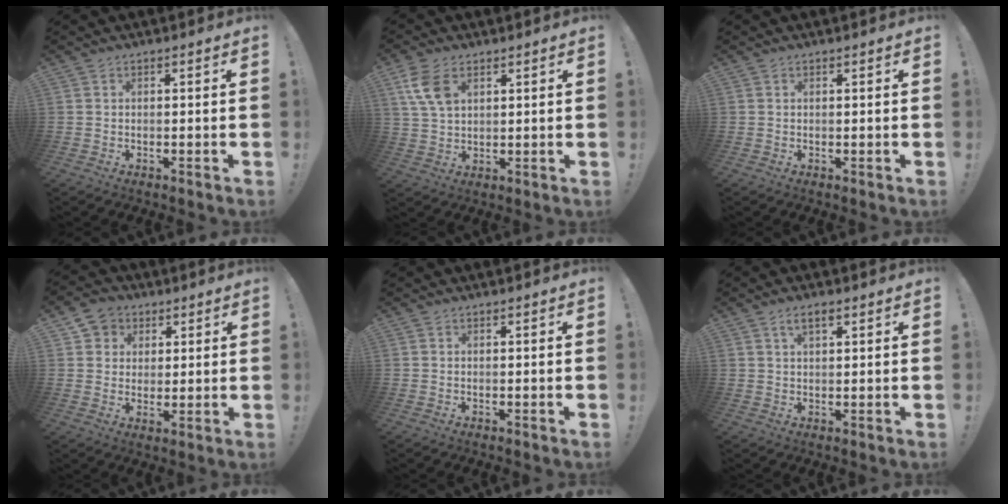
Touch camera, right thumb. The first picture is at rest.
{"total": 8.8, "force": [3.9, 5.4, 5.7], "torque": [-0.112, -0.009, 0.076]}
{"total": 0.0}
{"total": 6.6, "force": [2.8, 5.8, 1.4], "torque": [-0.016, -0.016, 0.056]}
{"total": 0.0}
{"total": 3.6, "force": [1.8, 1.4, 2.8], "torque": [-0.049, 0.001, 0.030]}